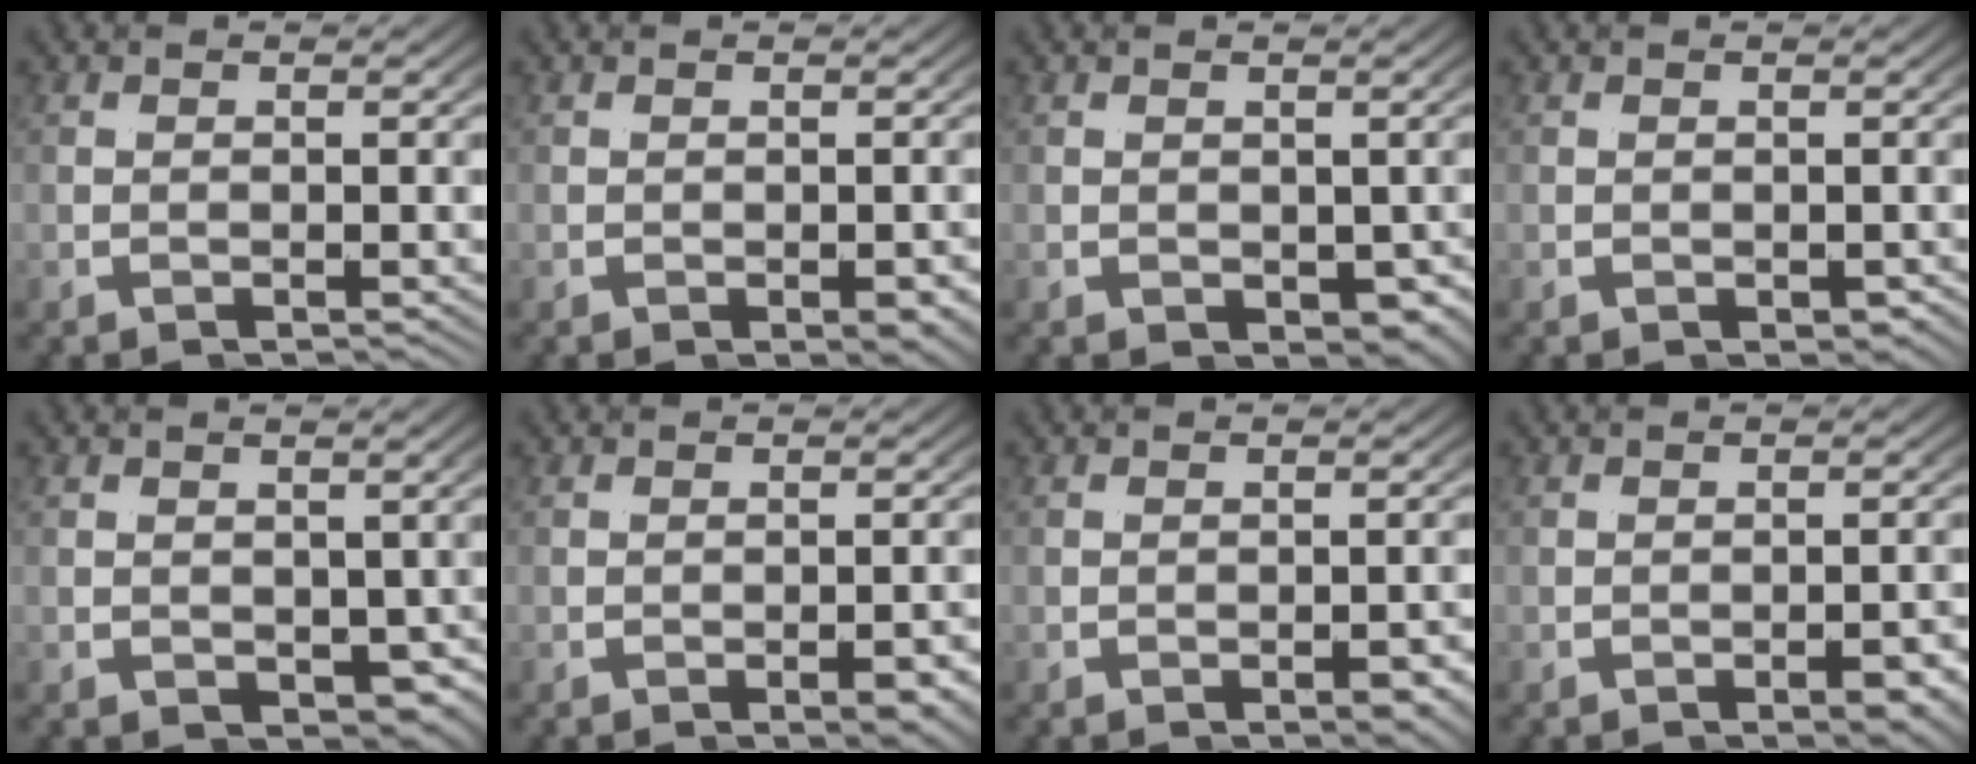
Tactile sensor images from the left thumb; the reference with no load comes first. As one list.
[{"total": 0.9, "force": [-0.2, 0.1, 0.9], "torque": [-0.014, 0.001, -0.003]}, {"total": 2.4, "force": [-0.1, 1.5, 1.9], "torque": [-0.031, -0.007, 0.004]}, {"total": 1.4, "force": [-0.4, 1.1, 0.8], "torque": [-0.015, -0.004, -0.005]}, {"total": 3.4, "force": [-0.3, 2.3, 2.4], "torque": [-0.035, -0.010, 0.004]}, {"total": 1.3, "force": [-0.6, 0.1, 1.1], "torque": [-0.024, -0.001, -0.012]}, {"total": 1.3, "force": [-0.7, 0.5, 1.0], "torque": [-0.025, -0.005, -0.010]}, {"total": 1.5, "force": [-0.8, 0.4, 1.1], "torque": [-0.029, -0.004, -0.014]}]